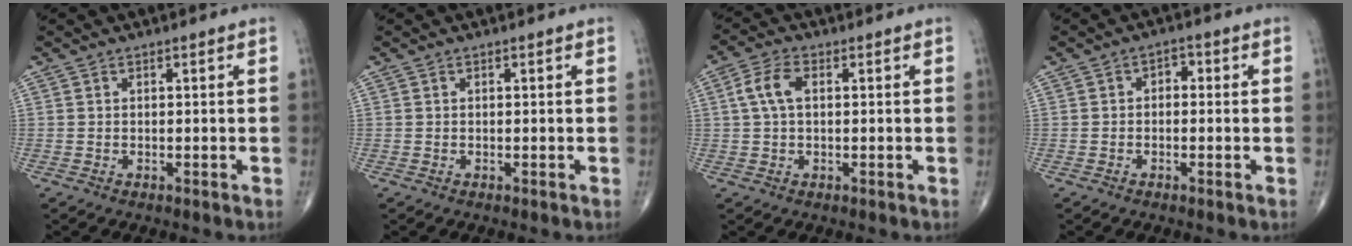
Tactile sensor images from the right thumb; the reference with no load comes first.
{"total": 0.0}
{"total": 5.4, "force": [1.0, 2.9, 4.5], "torque": [-0.101, 0.016, 0.016]}
{"total": 2.4, "force": [0.1, 1.7, 1.8], "torque": [-0.008, 0.011, -0.010]}